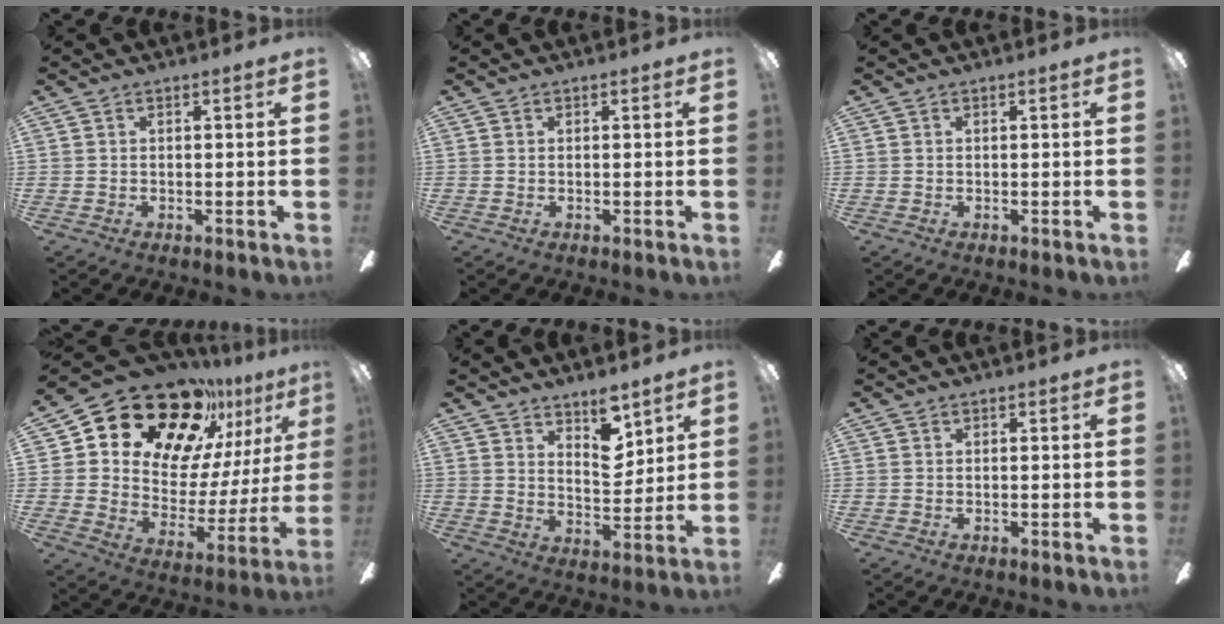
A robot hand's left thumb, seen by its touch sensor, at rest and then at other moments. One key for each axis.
{"total": 0.0}
{"total": 0.0}
{"total": 23.6, "fx": 18.1, "fy": 11.7, "fz": 9.7, "tx": -0.166, "ty": -0.130, "tz": 0.333}
{"total": 9.2, "fx": 6.3, "fy": 4.5, "fz": 5.0, "tx": -0.059, "ty": -0.043, "tz": 0.110}
{"total": 0.0}